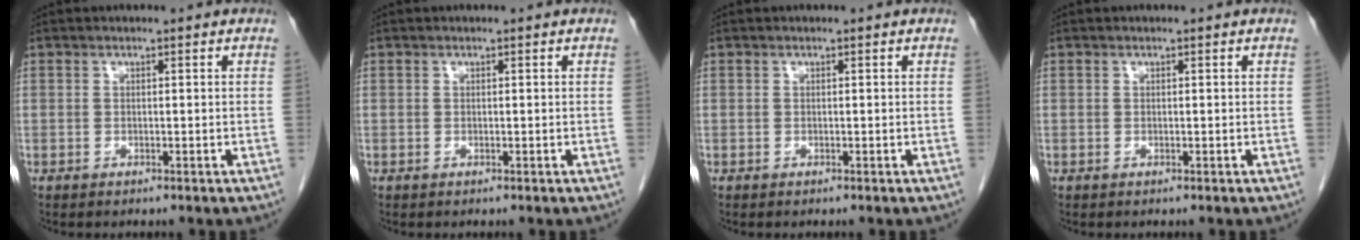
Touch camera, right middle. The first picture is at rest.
{"total": 0.0}
{"total": 0.0}
{"total": 0.0}